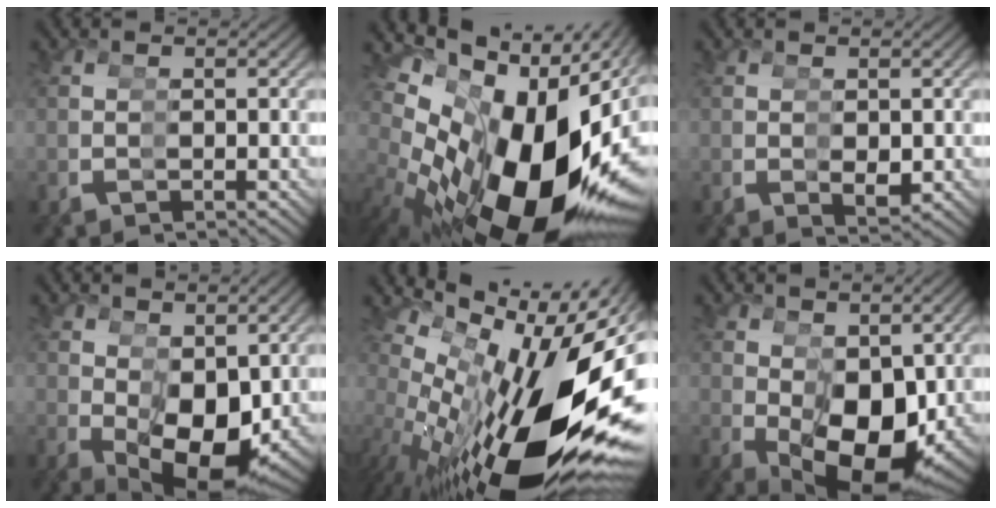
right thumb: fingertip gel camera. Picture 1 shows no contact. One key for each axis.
{"total": 24.4, "fx": -1.5, "fy": 16.0, "fz": 18.4, "tx": -0.309, "ty": -0.048, "tz": 0.002}
{"total": 1.5, "fx": 0.1, "fy": 0.8, "fz": 1.3, "tx": -0.013, "ty": -0.002, "tz": 0.002}
{"total": 9.6, "fx": -1.6, "fy": 6.0, "fz": 7.4, "tx": -0.114, "ty": -0.042, "tz": -0.003}
{"total": 21.2, "fx": -2.7, "fy": 12.4, "fz": 17.0, "tx": -0.301, "ty": -0.058, "tz": -0.009}
{"total": 12.0, "fx": -2.2, "fy": 7.6, "fz": 9.0, "tx": -0.142, "ty": -0.047, "tz": -0.012}